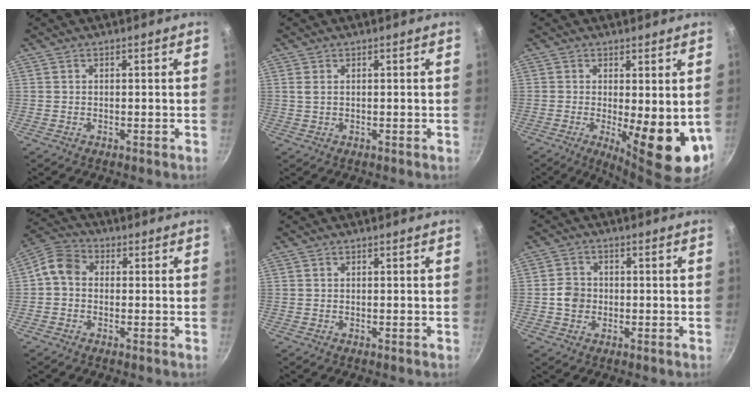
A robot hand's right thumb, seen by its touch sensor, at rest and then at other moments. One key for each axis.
{"total": 1.1, "fx": 0.4, "fy": 0.6, "fz": 0.9, "tx": -0.018, "ty": 0.001, "tz": 0.009}
{"total": 11.9, "fx": -1.4, "fy": 3.8, "fz": 11.2, "tx": -0.131, "ty": -0.014, "tz": -0.005}
{"total": 5.6, "fx": -0.3, "fy": 4.5, "fz": 3.2, "tx": -0.056, "ty": 0.021, "tz": -0.026}
{"total": 0.0}
{"total": 4.3, "fx": -0.7, "fy": 3.8, "fz": 1.9, "tx": -0.018, "ty": 0.013, "tz": -0.017}